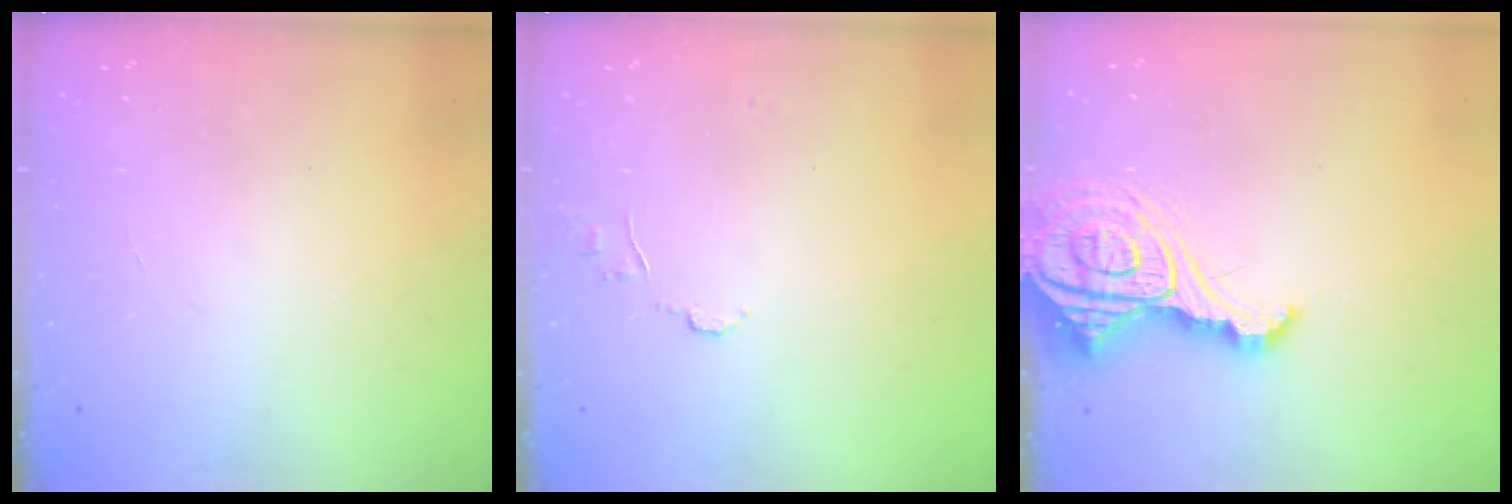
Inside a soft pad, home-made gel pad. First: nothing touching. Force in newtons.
{"total": 5.8, "press": 5.8, "slide": 0.4}
{"total": 13.6, "press": 13.5, "slide": 1.3}